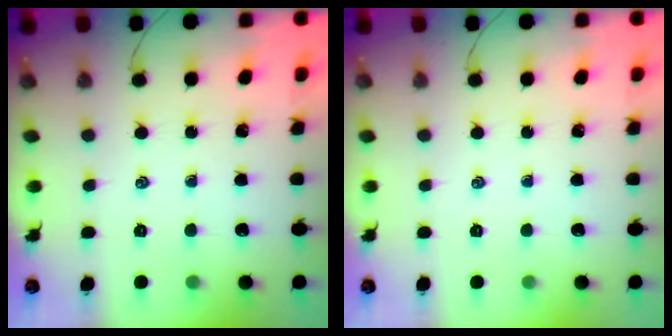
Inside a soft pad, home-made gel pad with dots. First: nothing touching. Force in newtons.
{"total": 0.0}